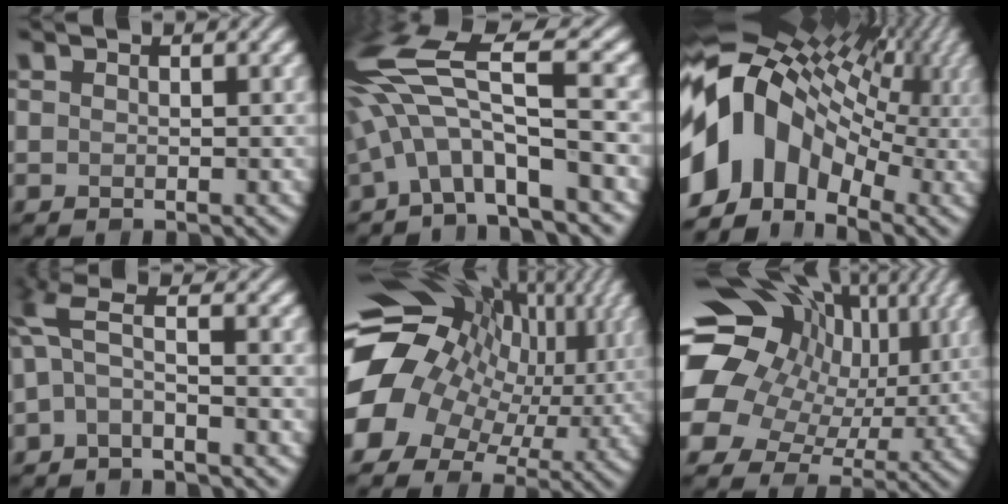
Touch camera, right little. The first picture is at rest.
{"total": 10.7, "force": [-0.8, 2.9, 10.2], "torque": [-0.206, 0.020, -0.022]}
{"total": 13.4, "force": [-1.1, 9.7, 9.1], "torque": [-0.177, 0.015, -0.030]}
{"total": 3.6, "force": [-0.3, 1.2, 3.4], "torque": [-0.080, 0.012, -0.017]}
{"total": 17.3, "force": [1.5, 13.6, 10.7], "torque": [-0.205, -0.007, 0.030]}
{"total": 20.8, "force": [4.1, 16.9, 11.5], "torque": [-0.236, 0.053, 0.025]}